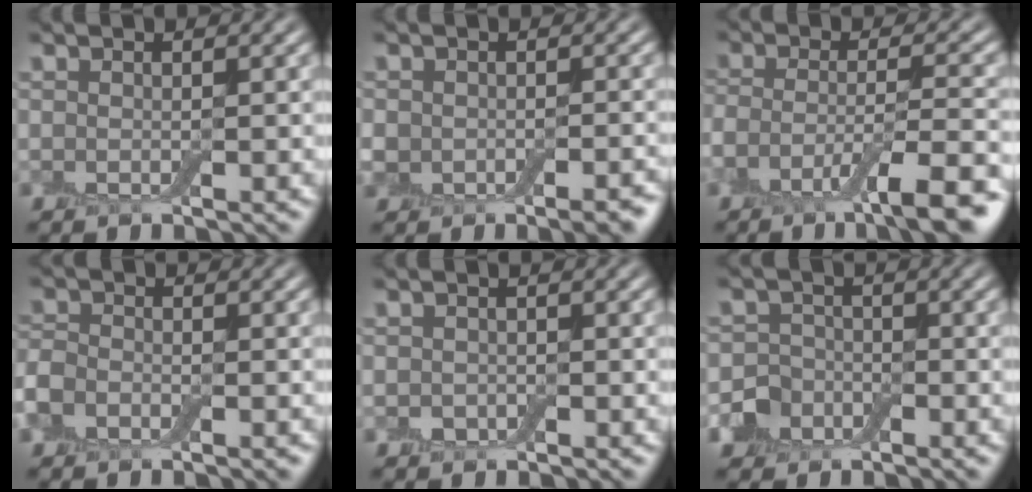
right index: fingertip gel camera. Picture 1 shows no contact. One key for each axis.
{"total": 4.5, "fx": -1.9, "fy": 3.1, "fz": 2.7, "tx": -0.033, "ty": -0.013, "tz": -0.029}
{"total": 7.2, "fx": -4.1, "fy": 1.5, "fz": 5.7, "tx": -0.088, "ty": 0.000, "tz": -0.078}
{"total": 3.1, "fx": -1.6, "fy": 2.1, "fz": 1.7, "tx": -0.031, "ty": 0.003, "tz": -0.037}
{"total": 0.8, "fx": -0.3, "fy": 0.7, "fz": 0.2, "tx": -0.004, "ty": -0.003, "tz": -0.008}
{"total": 3.1, "fx": -1.5, "fy": 2.5, "fz": 0.9, "tx": -0.014, "ty": 0.001, "tz": -0.035}